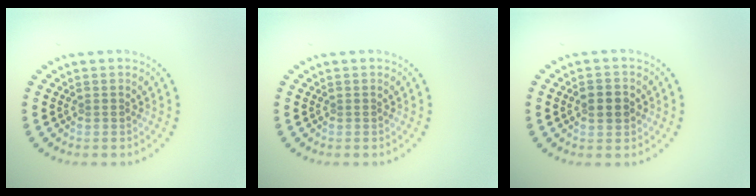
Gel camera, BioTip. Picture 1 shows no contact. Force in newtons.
{"total": 0.0}
{"total": 2.2, "press": 2.2, "slide": 0.1}